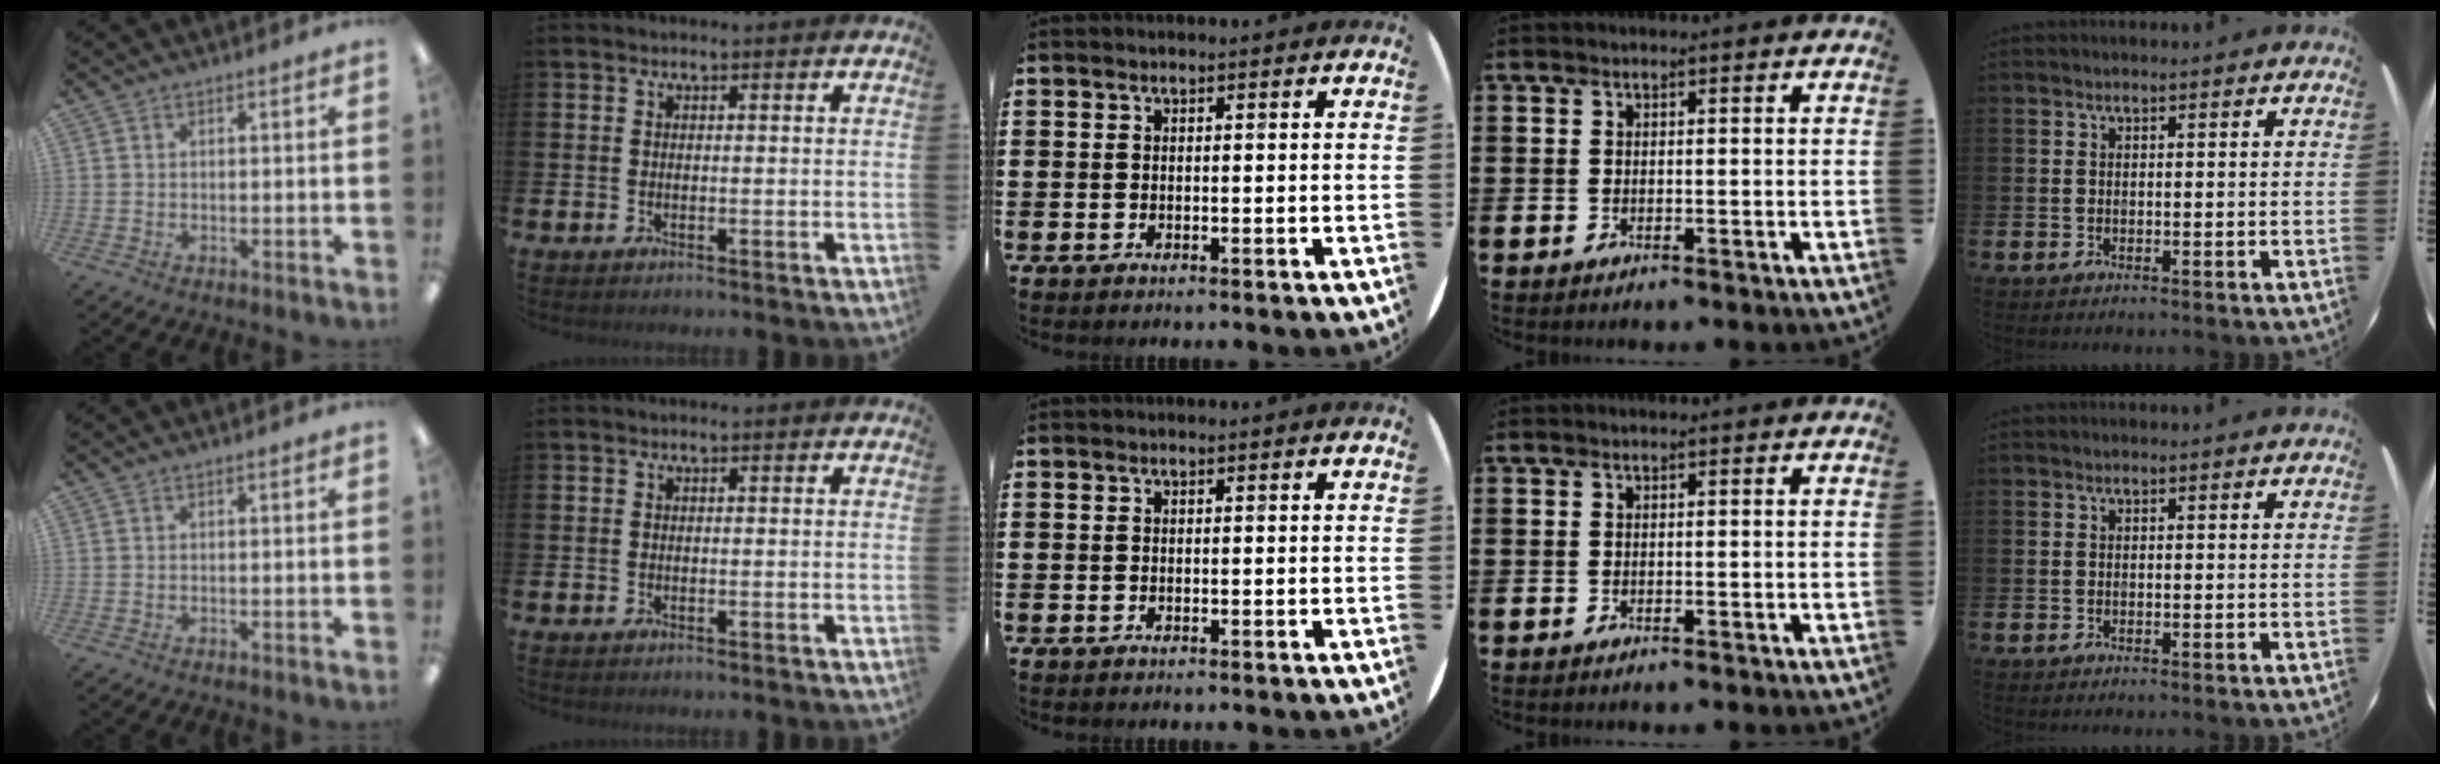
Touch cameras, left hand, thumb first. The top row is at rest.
{}